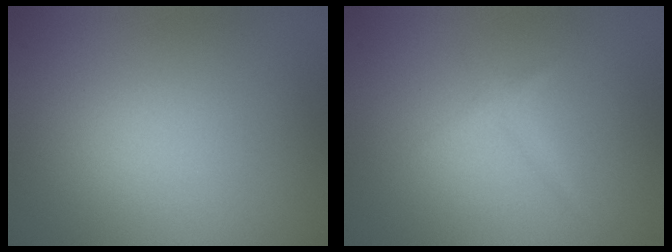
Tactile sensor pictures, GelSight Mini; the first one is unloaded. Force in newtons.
{"total": 0.9, "press": 0.9, "slide": 0.0}